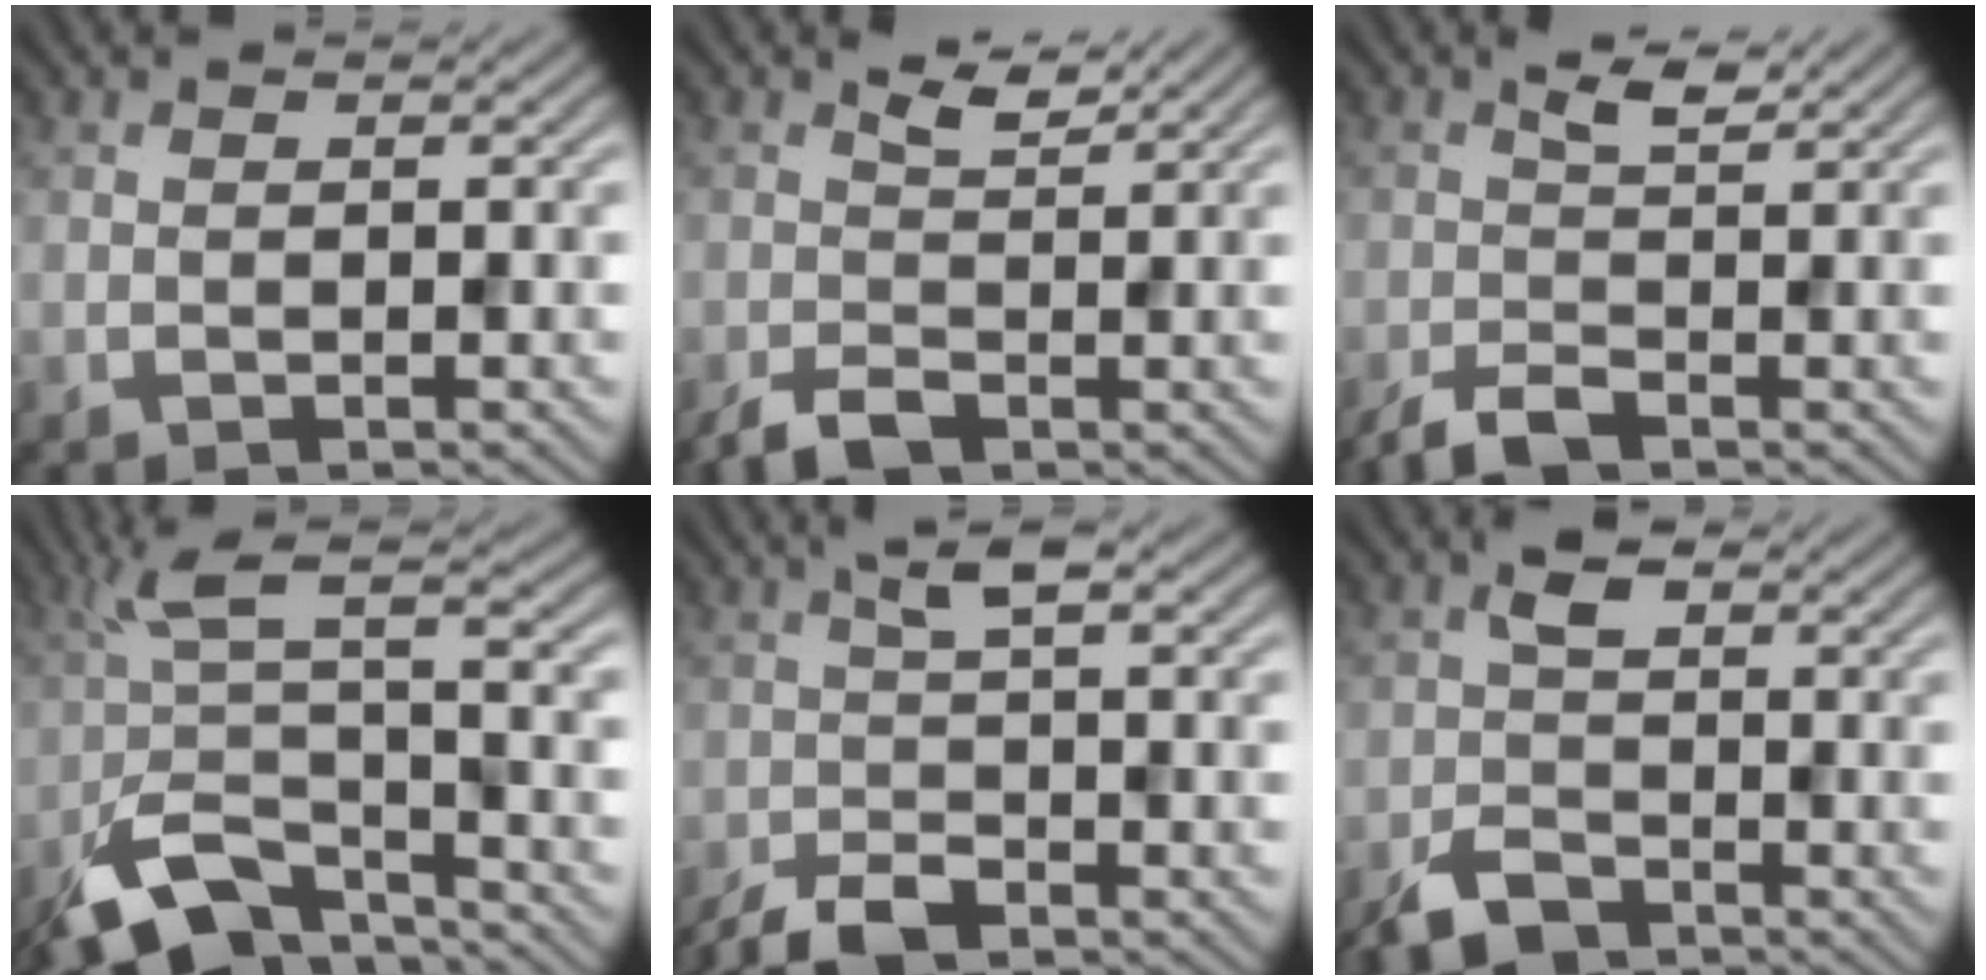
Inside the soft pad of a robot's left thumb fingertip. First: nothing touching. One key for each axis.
{"total": 3.3, "fx": -0.4, "fy": 1.8, "fz": 2.7, "tx": -0.065, "ty": -0.004, "tz": -0.007}
{"total": 3.3, "fx": -1.1, "fy": 1.3, "fz": 2.8, "tx": -0.061, "ty": 0.000, "tz": -0.025}
{"total": 11.2, "fx": -6.9, "fy": 3.4, "fz": 8.2, "tx": -0.163, "ty": -0.002, "tz": -0.138}
{"total": 4.5, "fx": -2.5, "fy": 1.3, "fz": 3.5, "tx": -0.070, "ty": -0.001, "tz": -0.058}
{"total": 4.9, "fx": -2.8, "fy": 2.8, "fz": 2.9, "tx": -0.053, "ty": 0.001, "tz": -0.065}